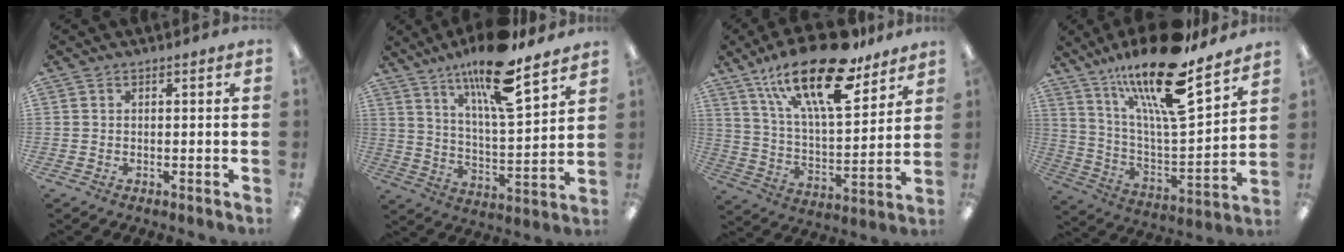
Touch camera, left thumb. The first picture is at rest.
{"total": 17.5, "force": [12.9, 3.9, 11.1], "torque": [-0.183, -0.081, 0.210]}
{"total": 24.7, "force": [16.4, 8.8, 16.2], "torque": [-0.272, -0.093, 0.279]}
{"total": 22.7, "force": [16.8, 5.7, 14.3], "torque": [-0.248, -0.108, 0.280]}